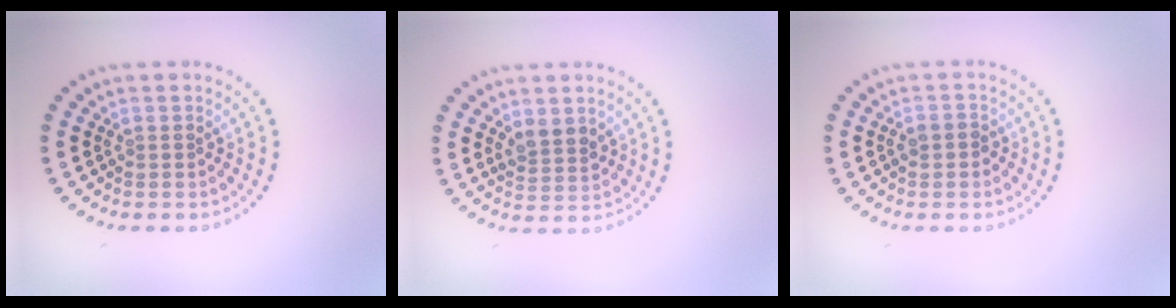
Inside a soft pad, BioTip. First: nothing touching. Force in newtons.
{"total": 2.2, "press": 2.0, "slide": 0.8}
{"total": 1.4, "press": 1.3, "slide": 0.5}